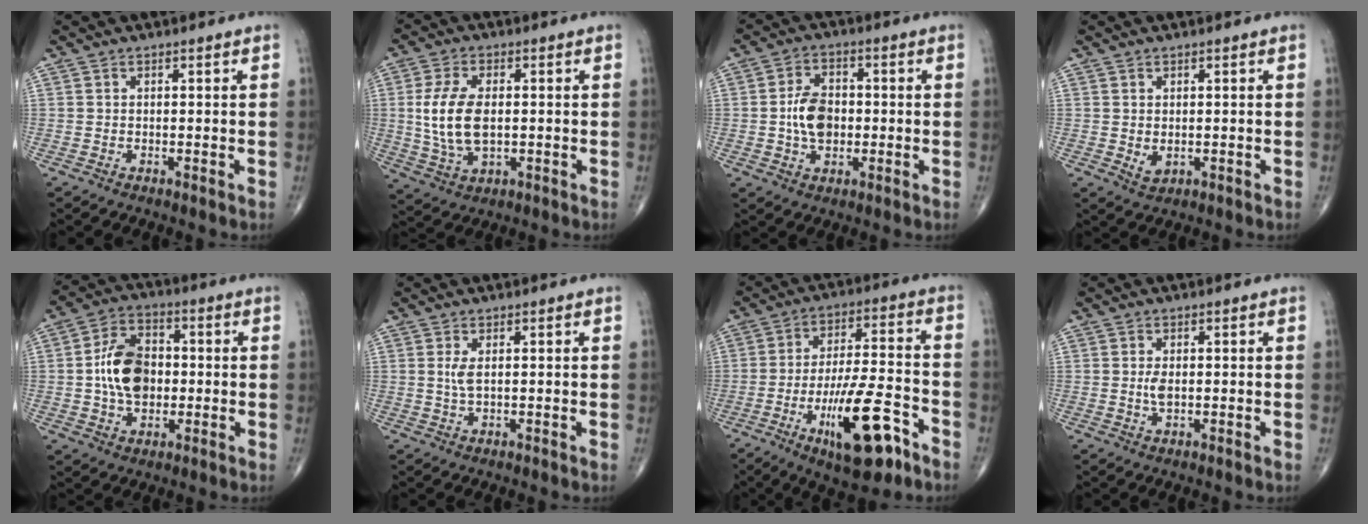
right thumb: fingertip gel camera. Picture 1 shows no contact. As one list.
[{"total": 10.6, "force": [0.2, 5.9, 8.8], "torque": [-0.182, -0.004, 0.010]}, {"total": 7.9, "force": [-0.5, 5.3, 5.8], "torque": [-0.090, 0.009, -0.013]}, {"total": 2.0, "force": [0.1, 1.2, 1.5], "torque": [-0.024, -0.006, 0.009]}, {"total": 11.9, "force": [-0.2, 7.9, 8.8], "torque": [-0.137, 0.015, -0.010]}, {"total": 2.2, "force": [0.4, 0.7, 2.1], "torque": [-0.052, -0.001, 0.013]}, {"total": 16.7, "force": [-8.0, 5.1, 13.7], "torque": [-0.225, 0.039, -0.121]}, {"total": 2.1, "force": [0.0, 1.0, 1.9], "torque": [-0.041, -0.003, -0.001]}]